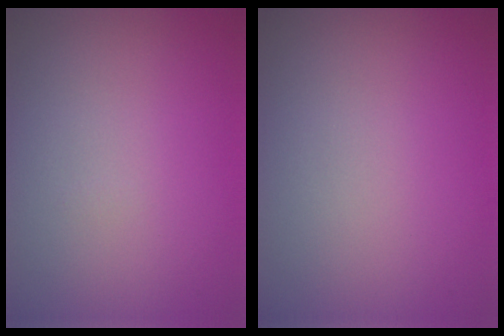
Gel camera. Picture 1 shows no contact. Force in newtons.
{"total": 0.0}